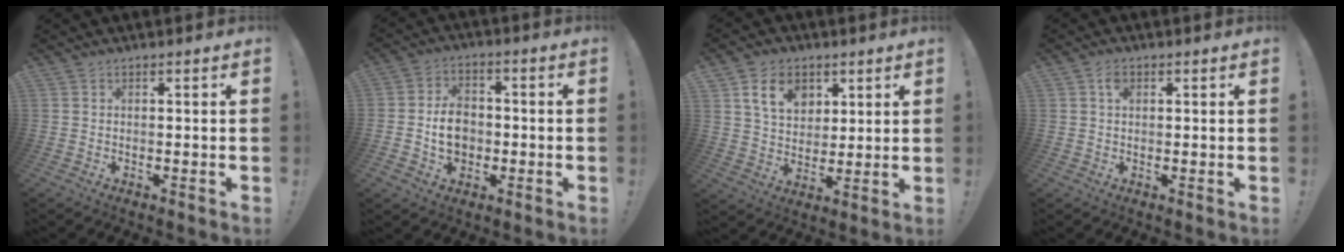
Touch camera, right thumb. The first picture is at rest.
{"total": 9.3, "force": [-1.2, 7.4, 5.5], "torque": [-0.087, 0.009, -0.022]}
{"total": 11.8, "force": [5.7, 8.6, 5.6], "torque": [-0.080, -0.018, 0.109]}
{"total": 2.5, "force": [0.9, 1.7, 1.6], "torque": [-0.021, 0.000, 0.013]}